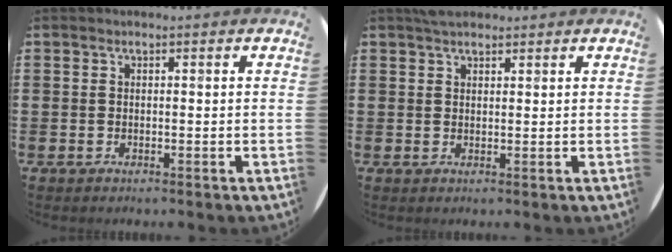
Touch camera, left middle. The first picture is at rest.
{"total": 1.9, "force": [1.7, 0.6, 0.5], "torque": [-0.004, 0.001, 0.031]}